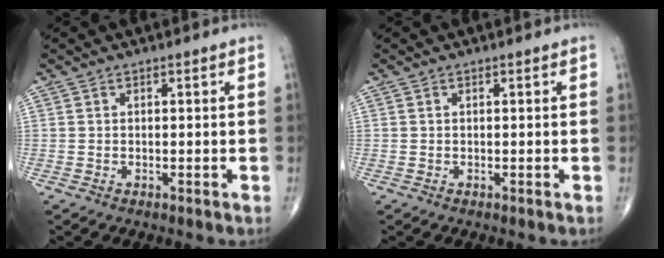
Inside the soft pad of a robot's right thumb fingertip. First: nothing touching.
{"total": 0.0}